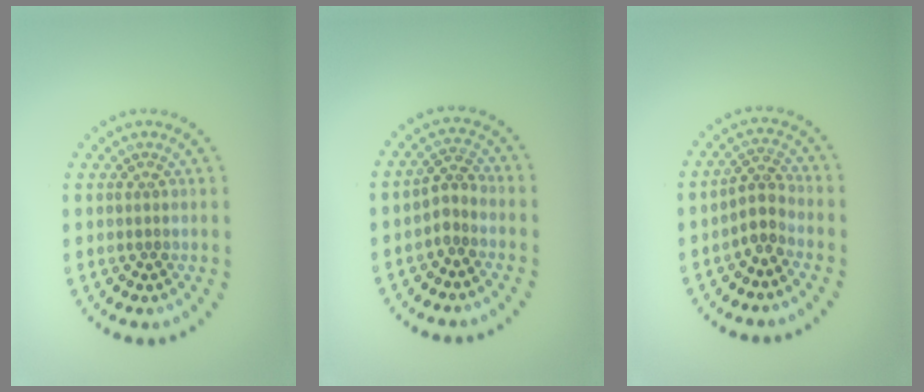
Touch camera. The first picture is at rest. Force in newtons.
{"total": 1.7, "press": 1.3, "slide": 1.1}
{"total": 2.3, "press": 1.8, "slide": 1.4}